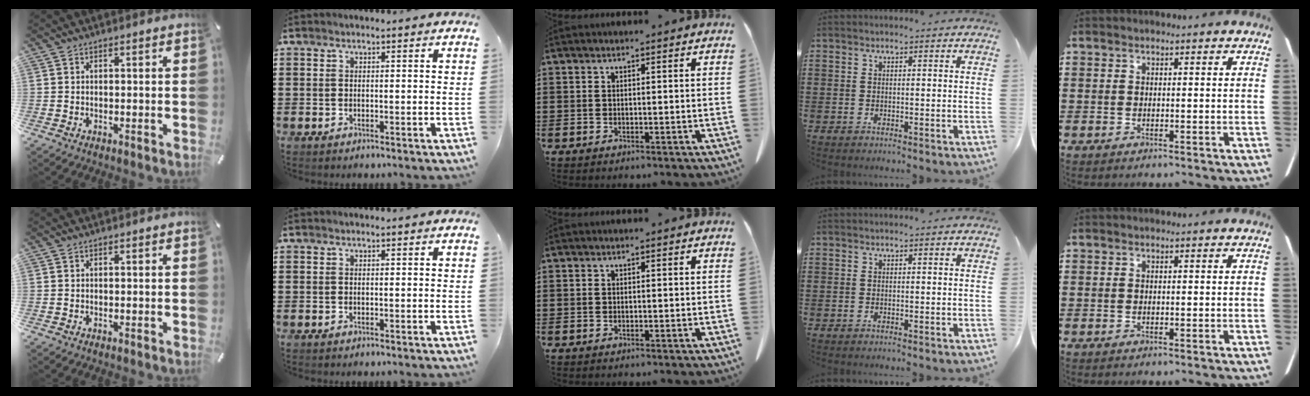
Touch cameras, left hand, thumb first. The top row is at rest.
{}